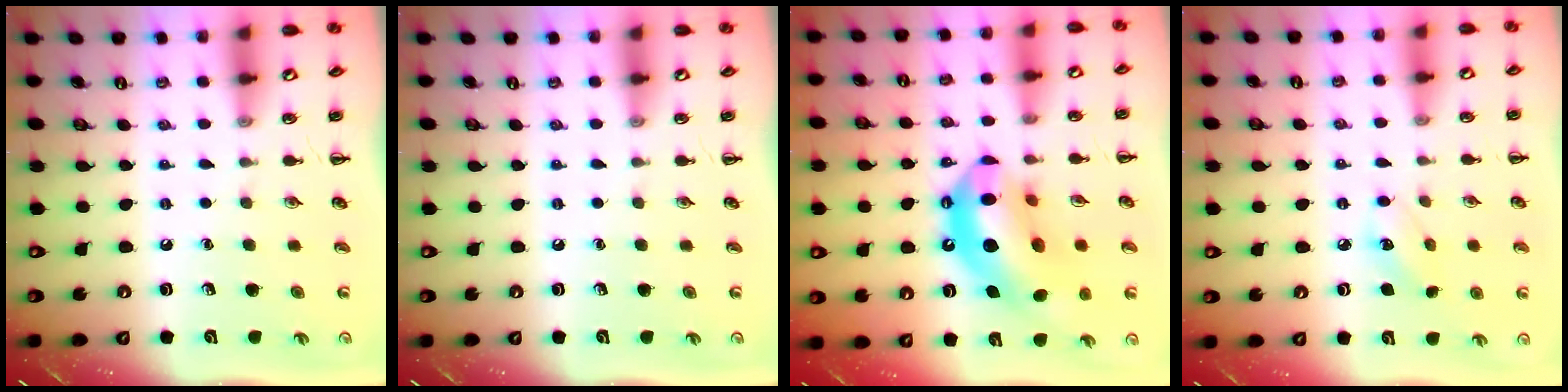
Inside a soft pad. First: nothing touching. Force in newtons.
{"total": 0.0}
{"total": 18.5, "press": 17.8, "slide": 5.1}
{"total": 6.3, "press": 6.2, "slide": 1.2}